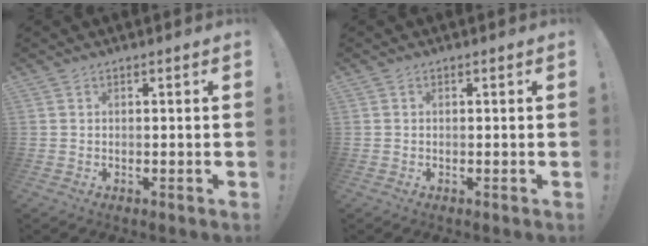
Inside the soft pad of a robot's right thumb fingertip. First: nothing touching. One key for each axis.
{"total": 0.0}